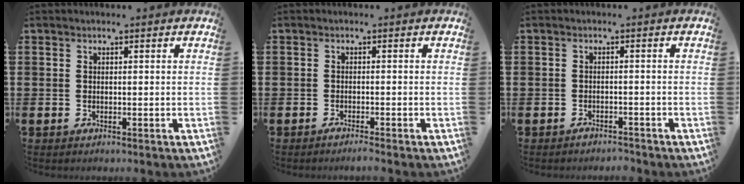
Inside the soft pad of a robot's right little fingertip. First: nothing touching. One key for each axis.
{"total": 1.0, "fx": -0.8, "fy": 0.0, "fz": 0.6, "tx": -0.009, "ty": -0.005, "tz": -0.014}
{"total": 1.3, "fx": -1.3, "fy": 0.1, "fz": 0.0, "tx": -0.004, "ty": 0.001, "tz": -0.028}